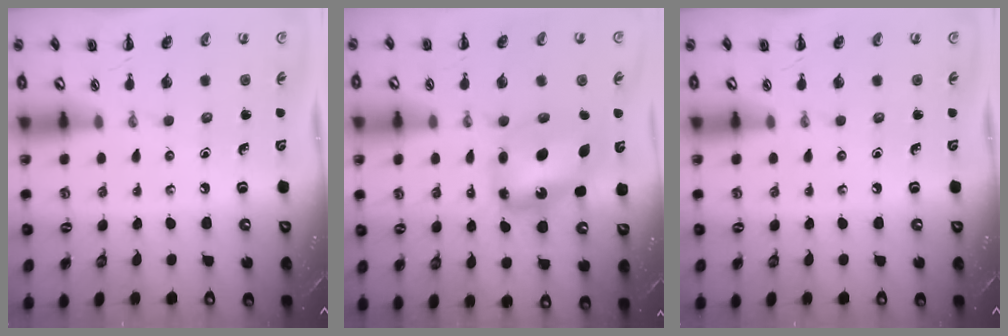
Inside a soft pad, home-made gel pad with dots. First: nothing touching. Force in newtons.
{"total": 8.8, "press": 8.5, "slide": 2.4}
{"total": 0.0}